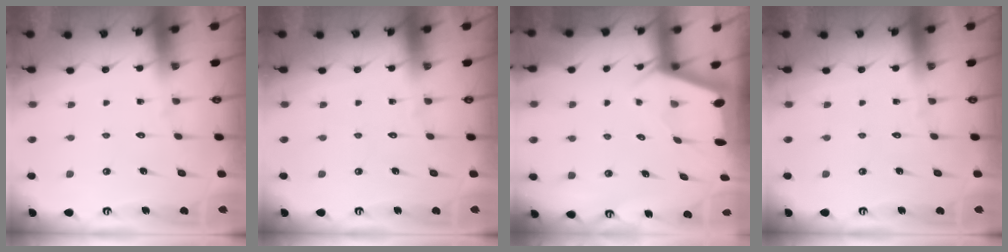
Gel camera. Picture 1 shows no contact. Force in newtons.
{"total": 0.0}
{"total": 1.8, "press": 1.8, "slide": 0.3}
{"total": 0.0}